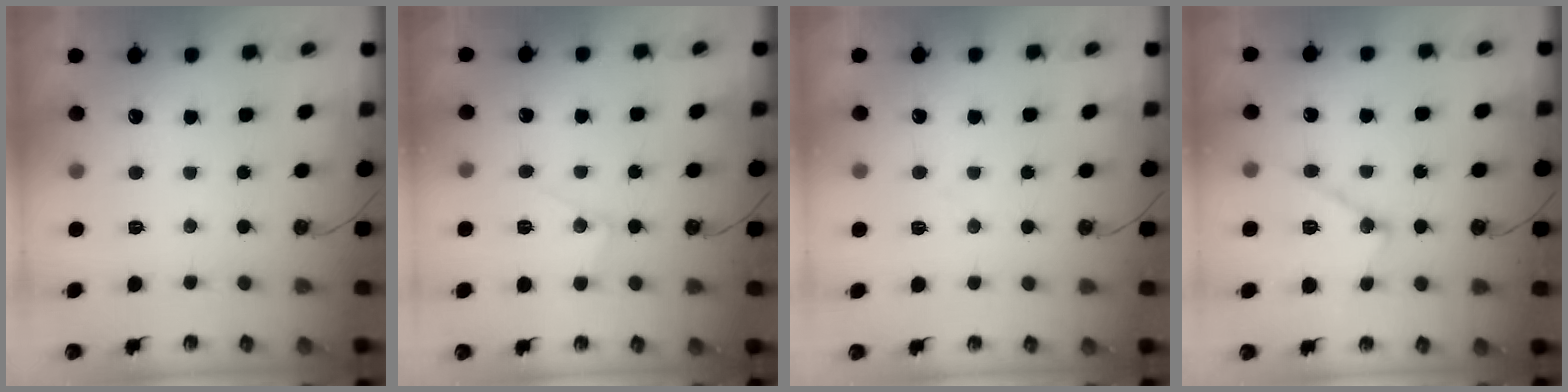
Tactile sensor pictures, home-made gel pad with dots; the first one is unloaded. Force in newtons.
{"total": 10.0, "press": 10.0, "slide": 0.7}
{"total": 6.5, "press": 6.5, "slide": 0.9}
{"total": 12.1, "press": 12.1, "slide": 0.8}